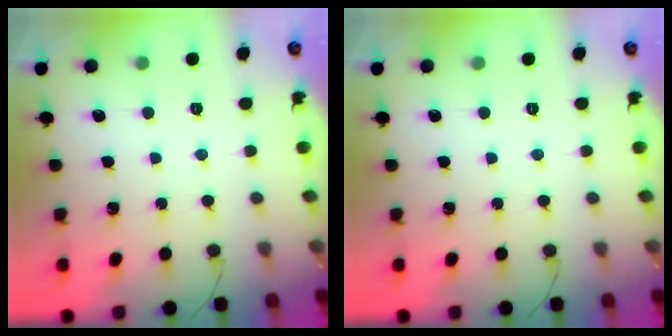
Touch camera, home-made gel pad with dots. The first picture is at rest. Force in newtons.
{"total": 0.0}